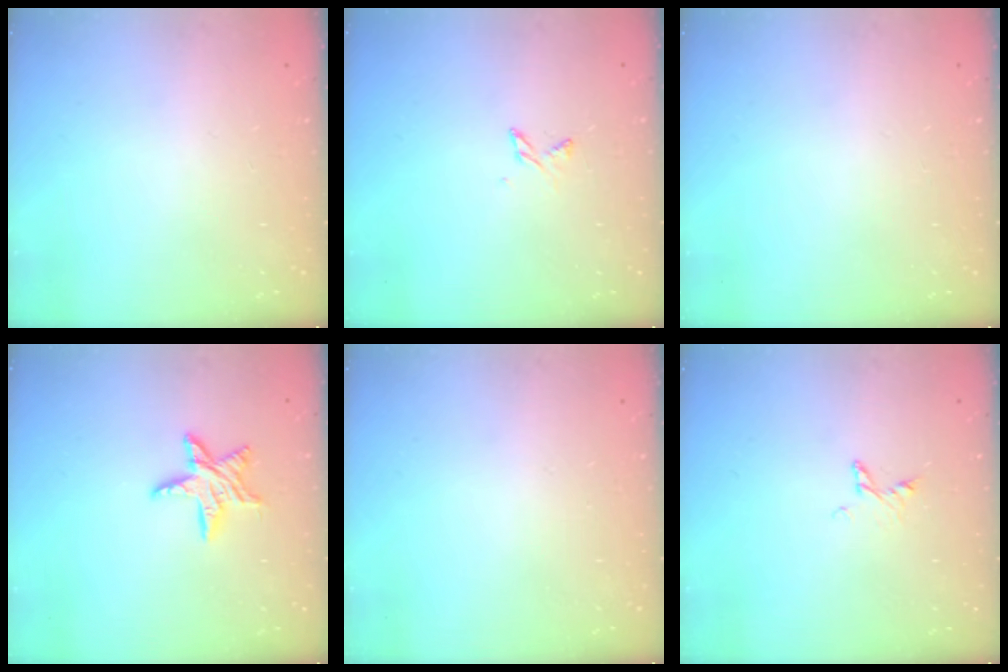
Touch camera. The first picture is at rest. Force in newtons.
{"total": 2.7, "press": 2.7, "slide": 0.4}
{"total": 0.0}
{"total": 9.4, "press": 9.4, "slide": 0.7}
{"total": 0.0}
{"total": 3.8, "press": 3.8, "slide": 0.4}